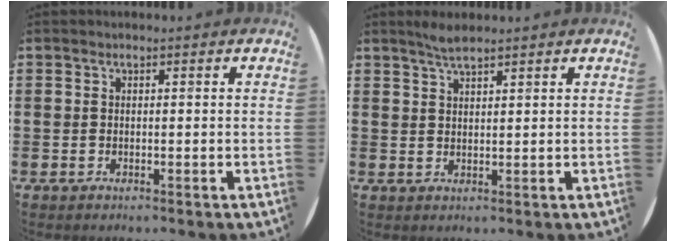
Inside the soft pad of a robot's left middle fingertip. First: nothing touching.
{"total": 2.5, "force": [2.2, 0.3, 1.1], "torque": [-0.024, 0.003, 0.039]}